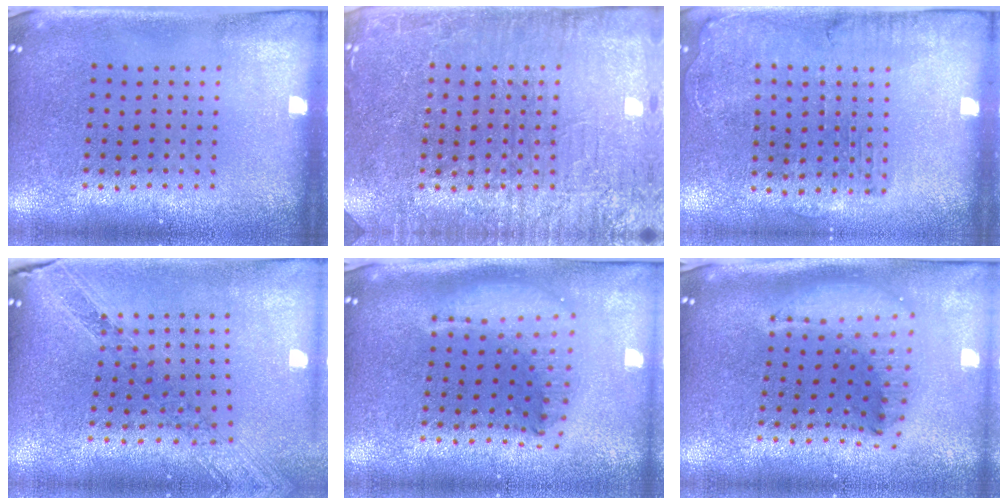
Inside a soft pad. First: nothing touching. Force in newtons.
{"total": 3.9, "press": 3.9, "slide": 0.6}
{"total": 1.3, "press": 1.3, "slide": 0.3}
{"total": 1.1, "press": 1.1, "slide": 0.2}
{"total": 2.2, "press": 1.7, "slide": 1.3}
{"total": 1.8, "press": 1.4, "slide": 1.0}